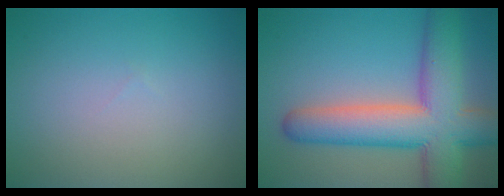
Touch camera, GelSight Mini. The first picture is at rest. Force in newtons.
{"total": 10.5, "press": 10.5, "slide": 0.3}